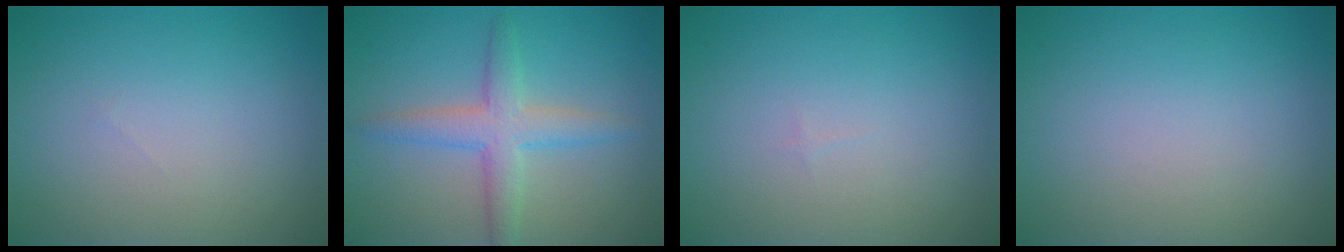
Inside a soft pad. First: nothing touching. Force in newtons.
{"total": 3.8, "press": 3.8, "slide": 0.1}
{"total": 0.0}
{"total": 0.0}